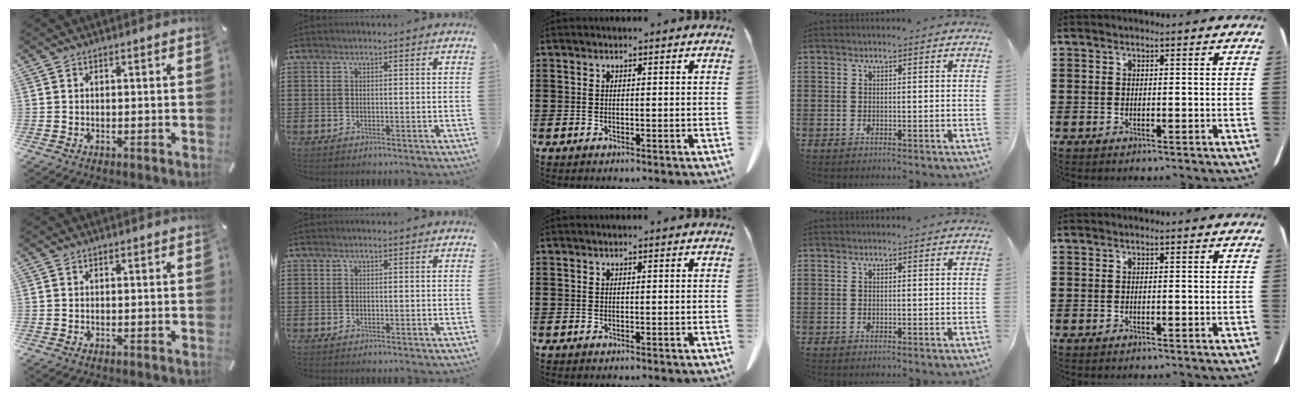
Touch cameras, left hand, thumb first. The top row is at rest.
{}